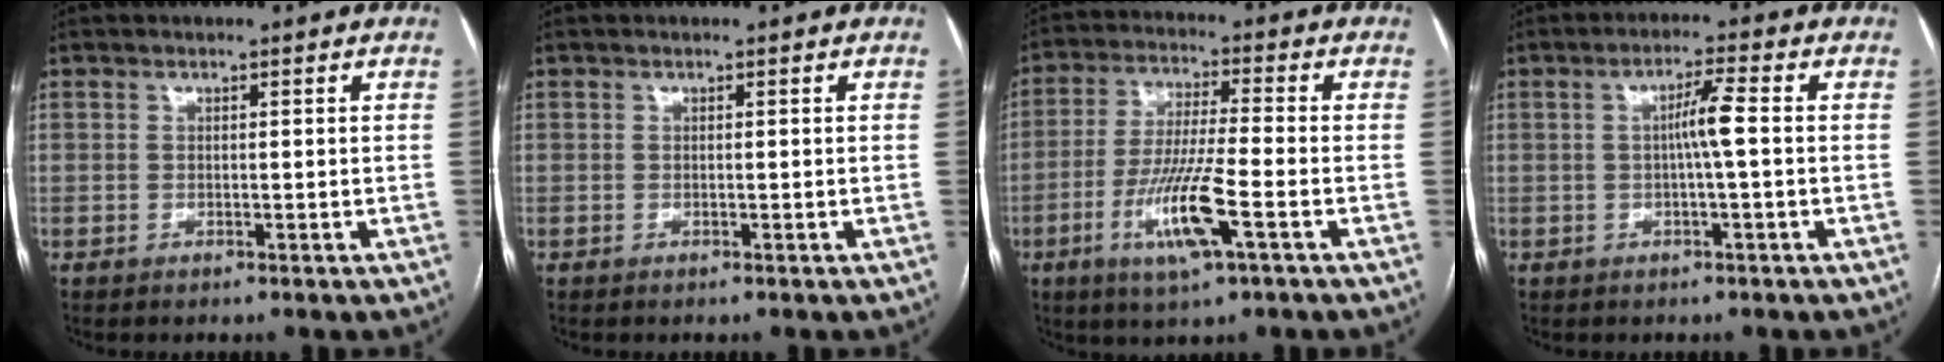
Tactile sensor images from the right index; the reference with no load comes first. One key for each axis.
{"total": 0.0}
{"total": 11.0, "fx": -4.1, "fy": 0.6, "fz": 10.2, "tx": -0.202, "ty": -0.014, "tz": -0.076}
{"total": 4.1, "fx": -0.1, "fy": -0.3, "fz": 4.1, "tx": -0.073, "ty": 0.007, "tz": -0.001}